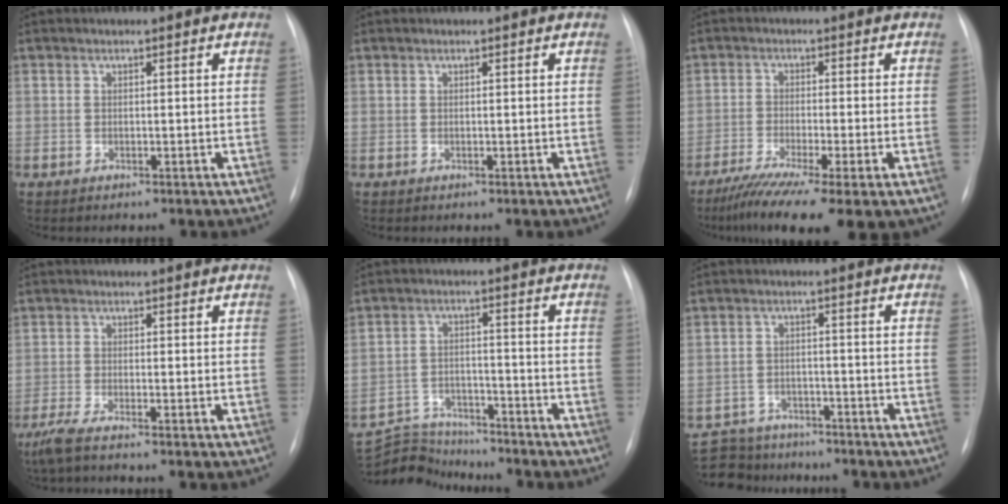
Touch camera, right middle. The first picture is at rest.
{"total": 0.0}
{"total": 13.4, "force": [-9.0, 1.4, 9.8], "torque": [-0.151, -0.032, -0.144]}
{"total": 3.5, "force": [-2.8, -0.4, 2.0], "torque": [-0.045, -0.008, -0.058]}
{"total": 8.6, "force": [-8.4, 1.8, -0.2], "torque": [0.000, 0.017, -0.146]}
{"total": 9.4, "force": [-8.7, 3.6, 1.2], "torque": [-0.025, 0.011, -0.133]}